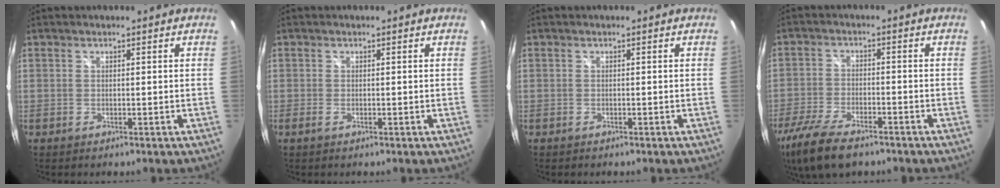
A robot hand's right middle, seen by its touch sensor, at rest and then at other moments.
{"total": 0.8, "force": [-0.4, 0.1, 0.7], "torque": [-0.014, -0.002, -0.010]}
{"total": 0.5, "force": [-0.5, 0.2, 0.1], "torque": [-0.004, 0.001, -0.007]}
{"total": 12.9, "force": [-9.4, 4.5, 7.6], "torque": [-0.181, -0.037, -0.172]}